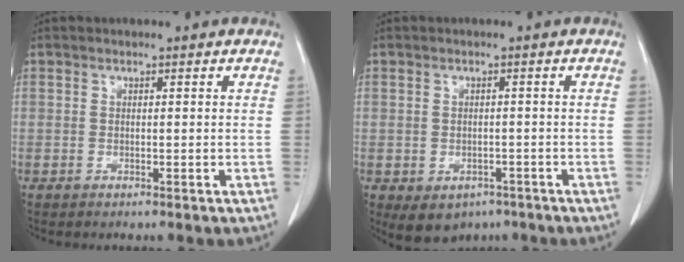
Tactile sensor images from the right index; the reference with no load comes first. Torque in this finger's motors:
{"motor_torque": [-0.22, -0.14, -0.14, -0.07]}